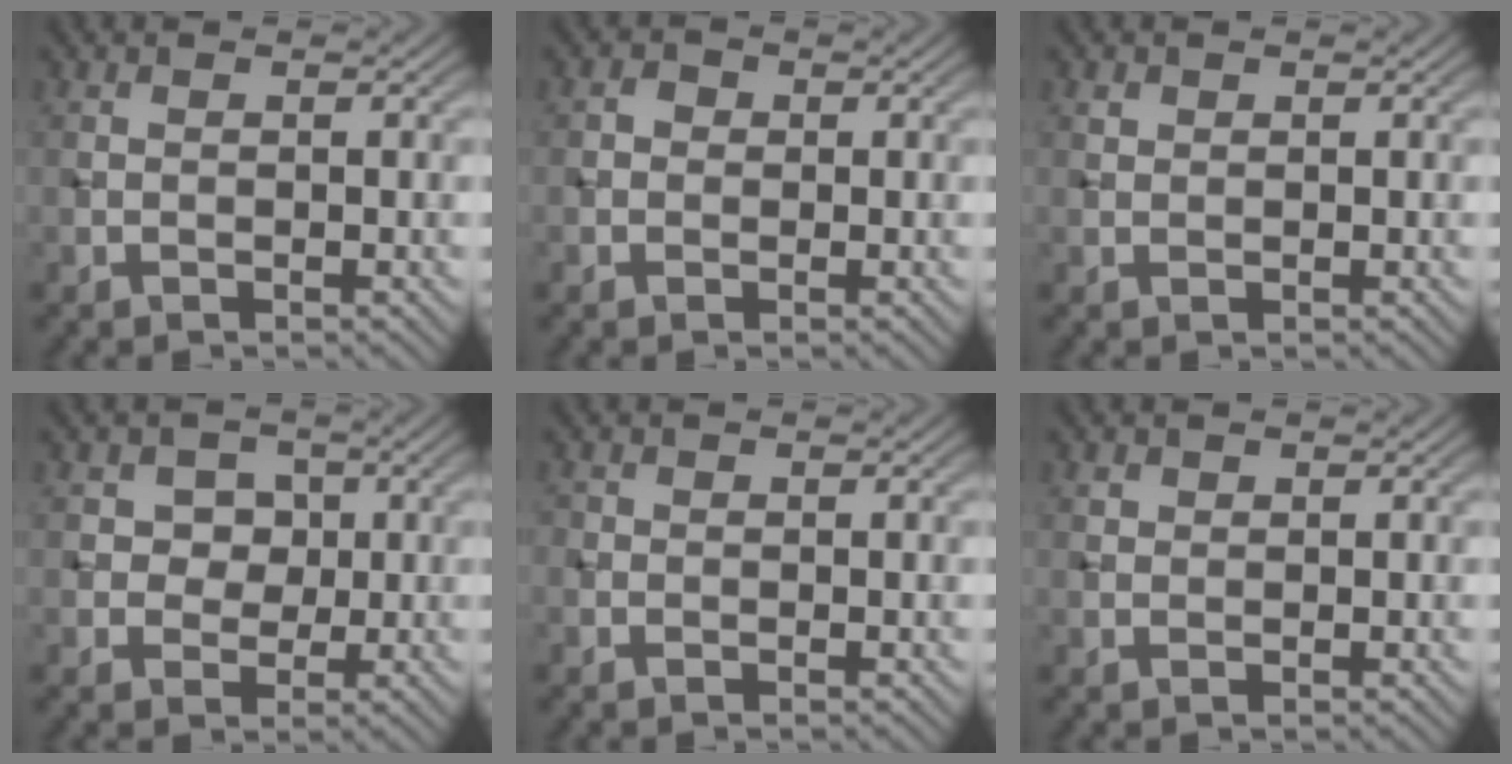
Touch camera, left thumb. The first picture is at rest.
{"total": 1.3, "force": [0.0, 1.2, 0.4], "torque": [-0.006, -0.001, -0.005]}
{"total": 0.8, "force": [0.5, 0.6, 0.2], "torque": [-0.005, -0.001, 0.010]}
{"total": 4.6, "force": [1.3, 4.1, 1.7], "torque": [-0.033, -0.003, 0.015]}
{"total": 0.9, "force": [-0.2, 0.8, 0.2], "torque": [-0.001, -0.004, -0.005]}
{"total": 1.0, "force": [0.5, 0.8, 0.2], "torque": [-0.003, -0.001, 0.009]}